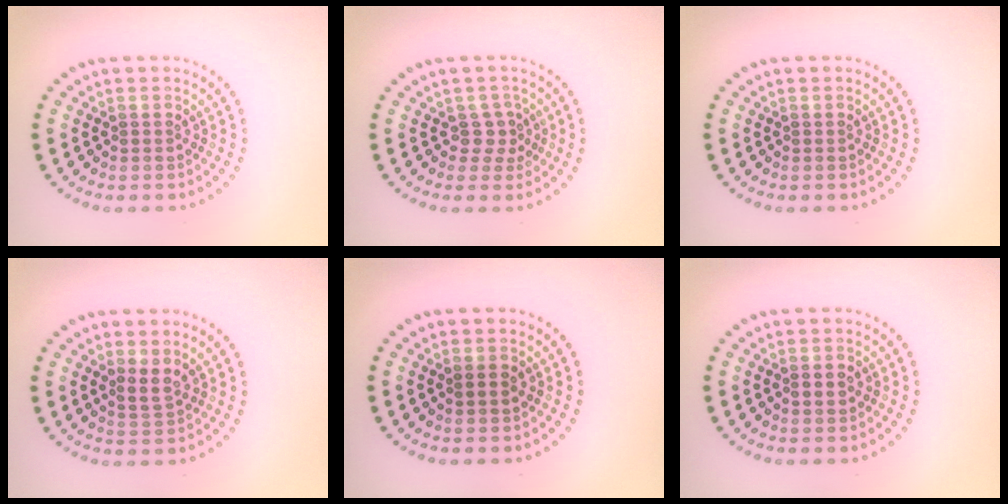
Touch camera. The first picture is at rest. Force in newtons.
{"total": 1.7, "press": 1.3, "slide": 1.2}
{"total": 0.0}
{"total": 1.7, "press": 1.3, "slide": 1.0}
{"total": 1.2, "press": 1.1, "slide": 0.3}
{"total": 1.0, "press": 1.0, "slide": 0.1}